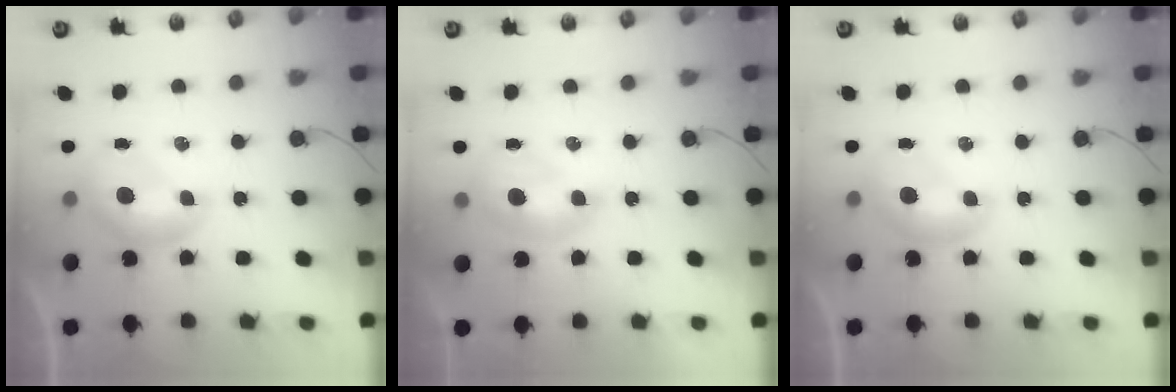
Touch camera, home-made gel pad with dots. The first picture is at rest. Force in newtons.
{"total": 1.5, "press": 1.4, "slide": 0.6}
{"total": 0.0}